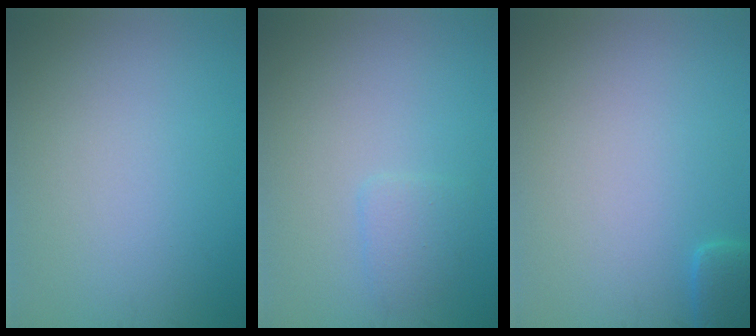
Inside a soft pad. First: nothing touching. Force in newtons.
{"total": 1.4, "press": 1.4, "slide": 0.1}
{"total": 1.9, "press": 1.9, "slide": 0.2}